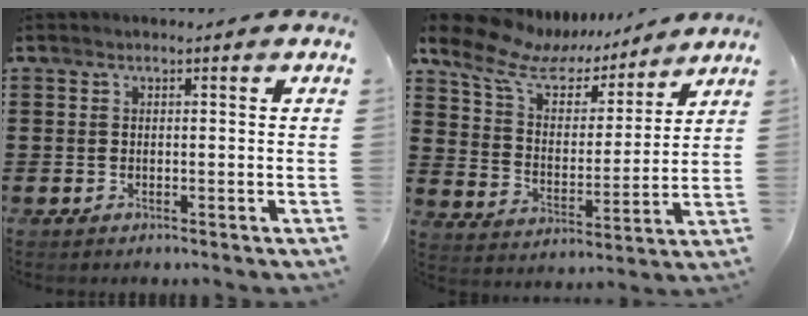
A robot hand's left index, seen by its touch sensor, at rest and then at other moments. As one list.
[{"total": 10.0, "force": [7.8, 4.1, 4.8], "torque": [-0.130, -0.032, 0.136]}]